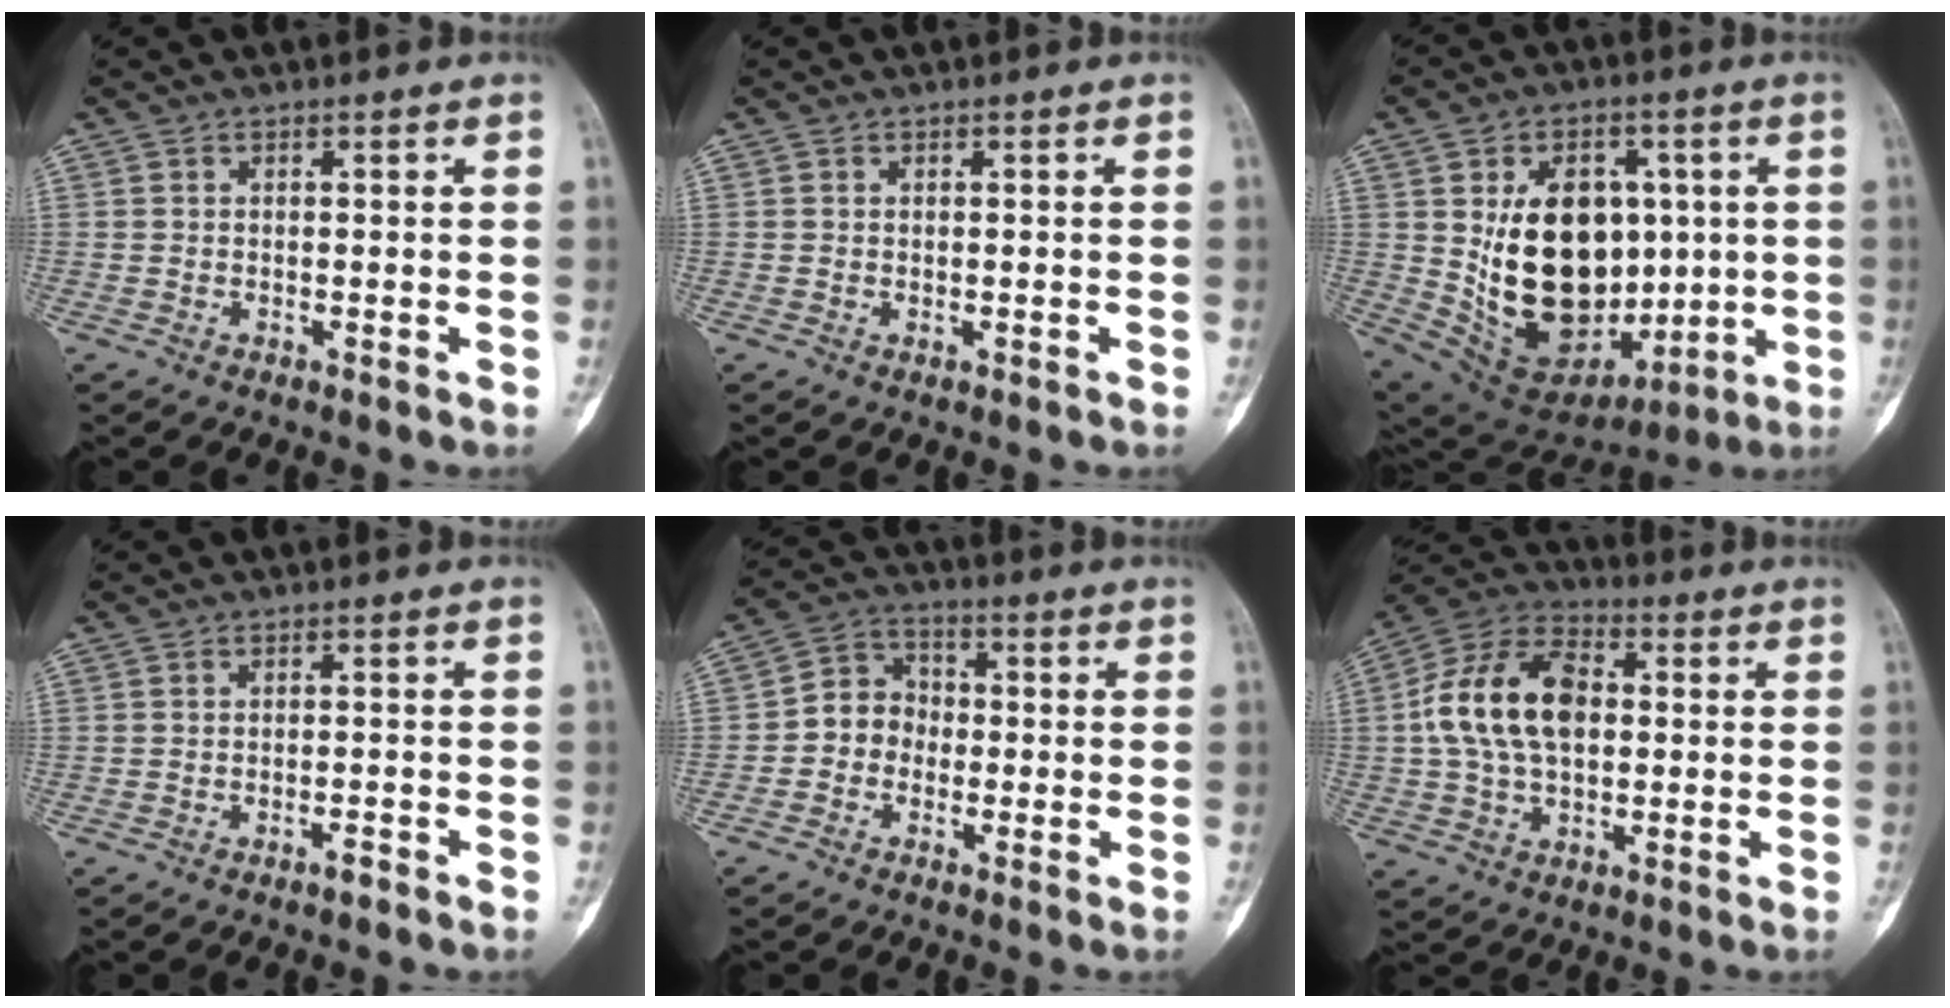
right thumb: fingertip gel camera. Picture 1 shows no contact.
{"total": 0.0}
{"total": 22.8, "force": [1.4, 15.7, 16.5], "torque": [-0.236, -0.010, 0.056]}
{"total": 1.4, "force": [-1.1, 0.2, 0.8], "torque": [-0.019, 0.006, -0.018]}
{"total": 6.7, "force": [-1.4, 5.9, 2.8], "torque": [-0.018, 0.028, -0.042]}
{"total": 16.1, "force": [1.3, 10.1, 12.4], "torque": [-0.224, 0.027, 0.016]}